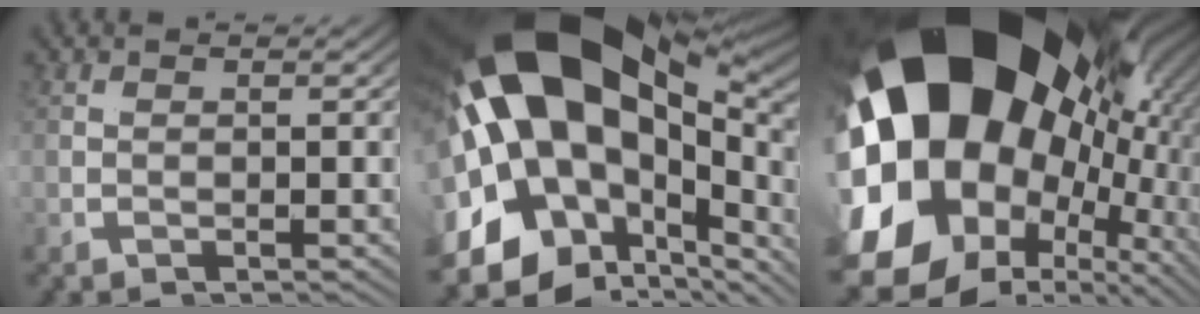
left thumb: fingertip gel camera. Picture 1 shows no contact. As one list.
[{"total": 18.2, "force": [1.9, 11.0, 14.4], "torque": [-0.263, 0.012, 0.022]}, {"total": 28.4, "force": [2.5, 17.7, 22.1], "torque": [-0.378, -0.007, 0.037]}]